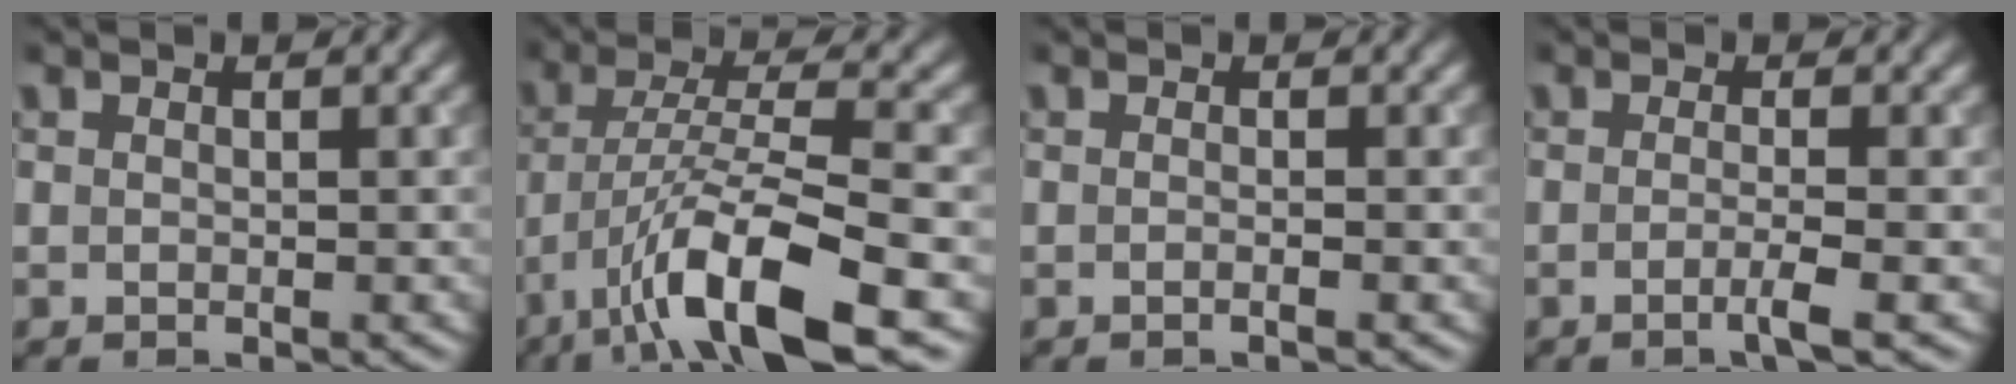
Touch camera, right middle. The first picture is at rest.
{"total": 10.3, "force": [-5.7, 2.3, 8.3], "torque": [-0.142, 0.005, -0.105]}
{"total": 1.1, "force": [-0.3, 0.3, 1.0], "torque": [-0.010, -0.005, -0.011]}
{"total": 2.4, "force": [-0.6, 0.5, 2.2], "torque": [-0.031, -0.003, -0.018]}